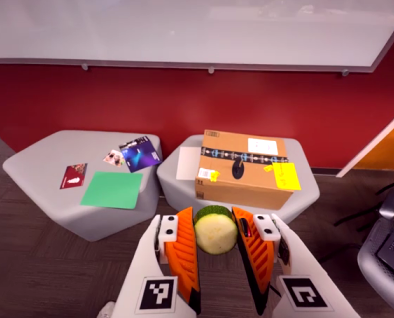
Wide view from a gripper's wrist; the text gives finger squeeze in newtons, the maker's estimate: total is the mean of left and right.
{"total": 11.8, "left": 12.0, "right": 11.6}